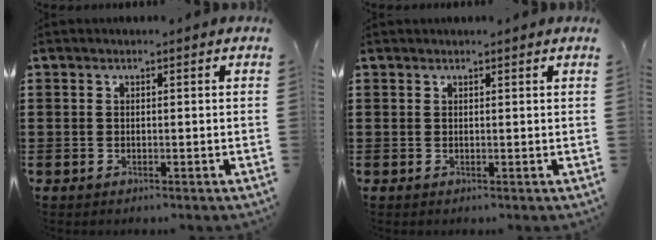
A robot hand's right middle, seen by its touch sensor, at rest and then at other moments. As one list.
[{"total": 0.5, "force": [0.5, -0.1, 0.1], "torque": [-0.002, 0.001, 0.010]}]